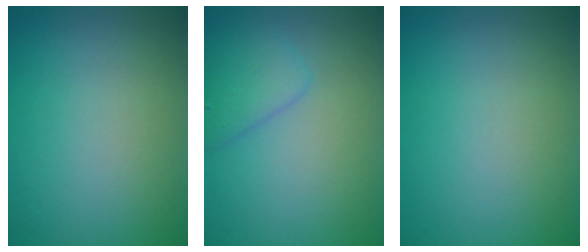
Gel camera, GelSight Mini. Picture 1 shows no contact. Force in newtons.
{"total": 2.4, "press": 2.4, "slide": 0.2}
{"total": 0.0}